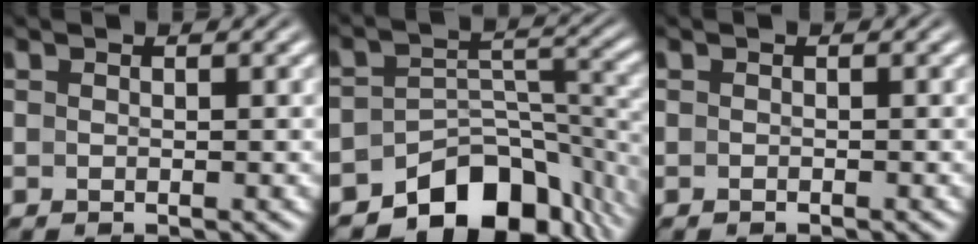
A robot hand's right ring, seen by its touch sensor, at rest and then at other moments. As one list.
[{"total": 13.9, "force": [-9.1, 7.8, 7.0], "torque": [-0.109, -0.044, -0.125]}, {"total": 0.6, "force": [-0.5, -0.2, 0.0], "torque": [-0.002, -0.005, -0.007]}]